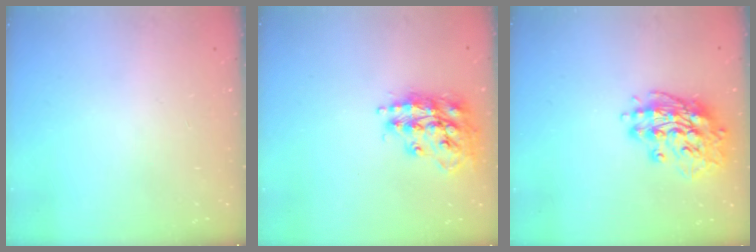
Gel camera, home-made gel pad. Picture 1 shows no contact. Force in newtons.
{"total": 17.1, "press": 17.0, "slide": 1.5}
{"total": 15.4, "press": 15.2, "slide": 2.6}